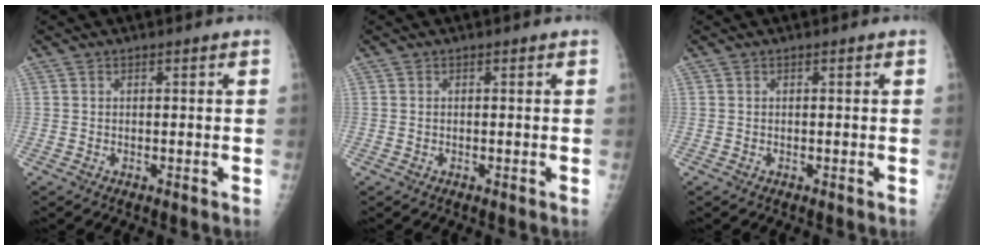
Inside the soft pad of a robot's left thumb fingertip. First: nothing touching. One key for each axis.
{"total": 0.0}
{"total": 0.0}